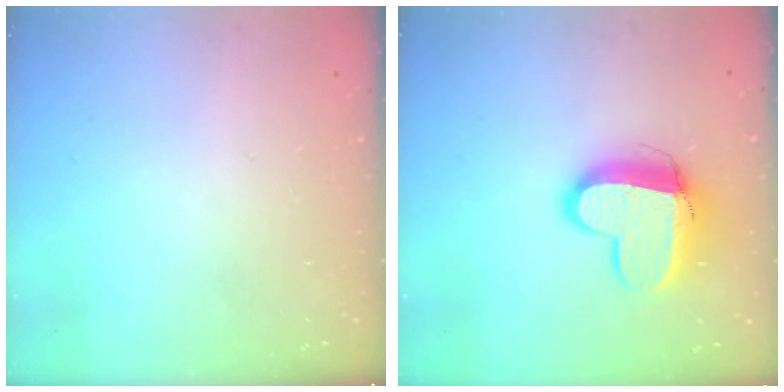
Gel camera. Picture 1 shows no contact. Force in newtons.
{"total": 12.9, "press": 12.8, "slide": 1.4}